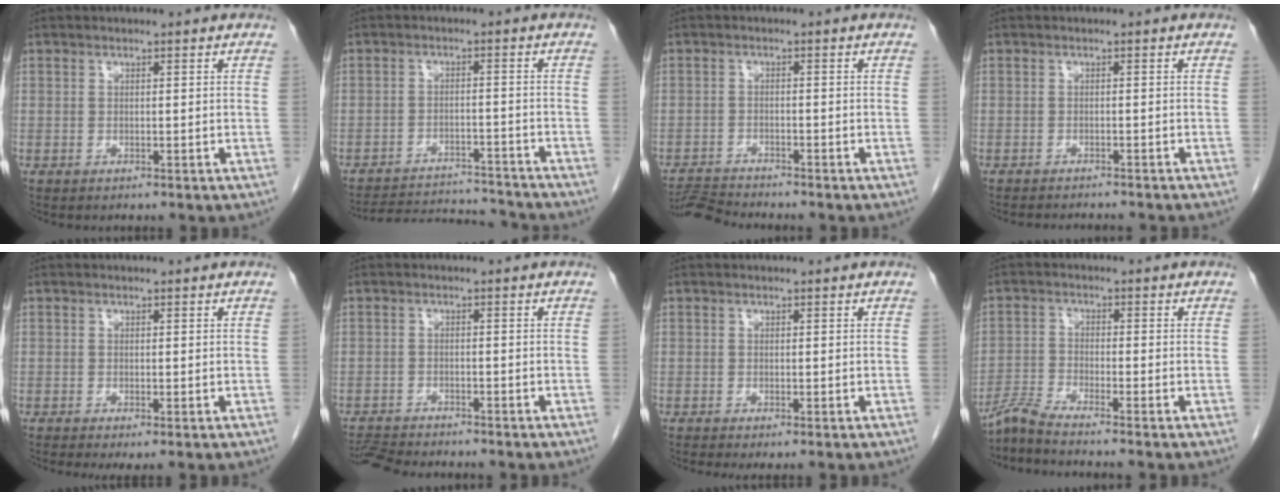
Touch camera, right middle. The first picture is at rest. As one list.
[{"total": 11.5, "force": [-11.4, 0.5, 1.3], "torque": [-0.021, 0.002, -0.166]}, {"total": 4.1, "force": [-4.0, -0.9, 0.0], "torque": [0.001, -0.016, -0.071]}, {"total": 6.6, "force": [-6.1, 0.6, 2.3], "torque": [-0.021, -0.009, -0.075]}, {"total": 1.7, "force": [-0.6, 0.4, 1.6], "torque": [-0.024, -0.007, -0.002]}, {"total": 5.5, "force": [-5.4, 0.3, 1.2], "torque": [-0.018, -0.015, -0.088]}, {"total": 1.1, "force": [-0.5, 0.2, 1.0], "torque": [-0.016, -0.004, -0.003]}, {"total": 4.3, "force": [-3.9, -1.5, 0.9], "torque": [-0.033, -0.020, -0.082]}]